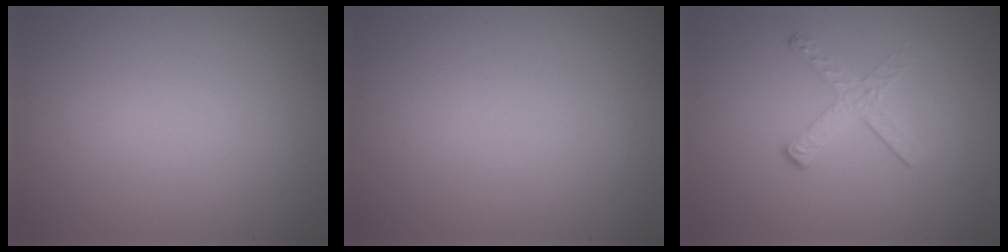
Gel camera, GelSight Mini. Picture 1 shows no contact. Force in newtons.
{"total": 0.0}
{"total": 2.1, "press": 1.4, "slide": 1.6}